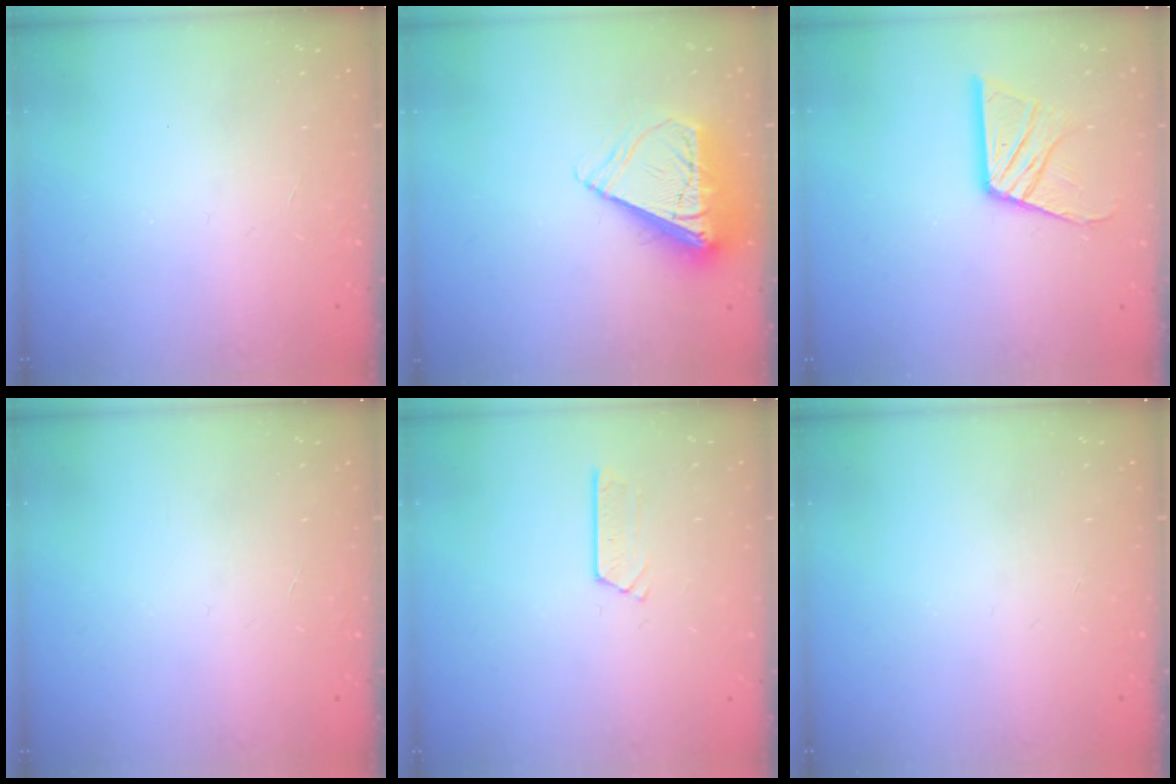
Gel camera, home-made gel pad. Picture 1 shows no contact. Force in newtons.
{"total": 10.6, "press": 10.6, "slide": 1.4}
{"total": 14.0, "press": 14.0, "slide": 1.4}
{"total": 0.0}
{"total": 2.5, "press": 2.5, "slide": 0.2}
{"total": 0.0}